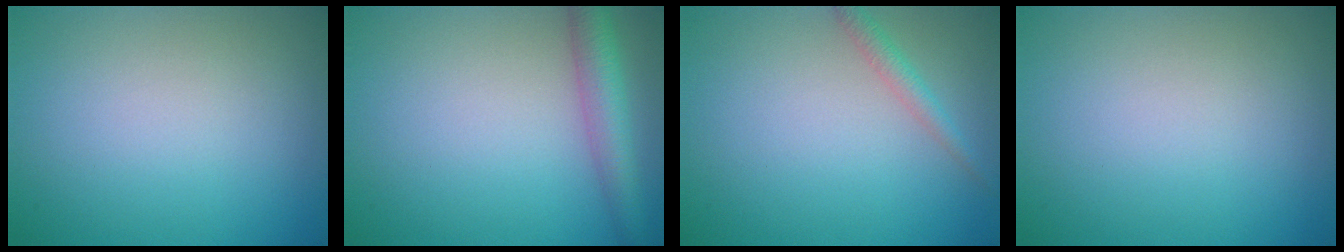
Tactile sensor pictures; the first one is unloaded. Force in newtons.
{"total": 4.0, "press": 4.0, "slide": 0.2}
{"total": 1.5, "press": 1.5, "slide": 0.1}
{"total": 0.0}